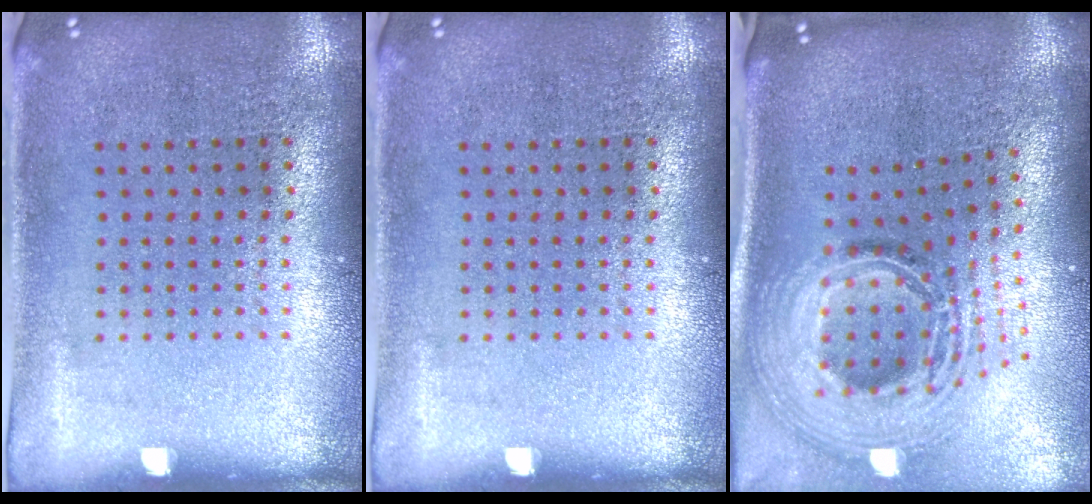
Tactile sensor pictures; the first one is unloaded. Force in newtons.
{"total": 0.0}
{"total": 2.8, "press": 2.0, "slide": 2.0}